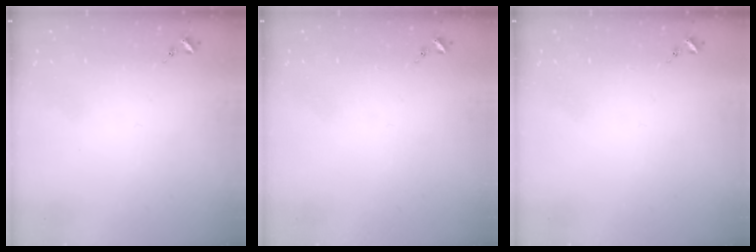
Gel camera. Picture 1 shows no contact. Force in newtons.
{"total": 0.0}
{"total": 0.0}